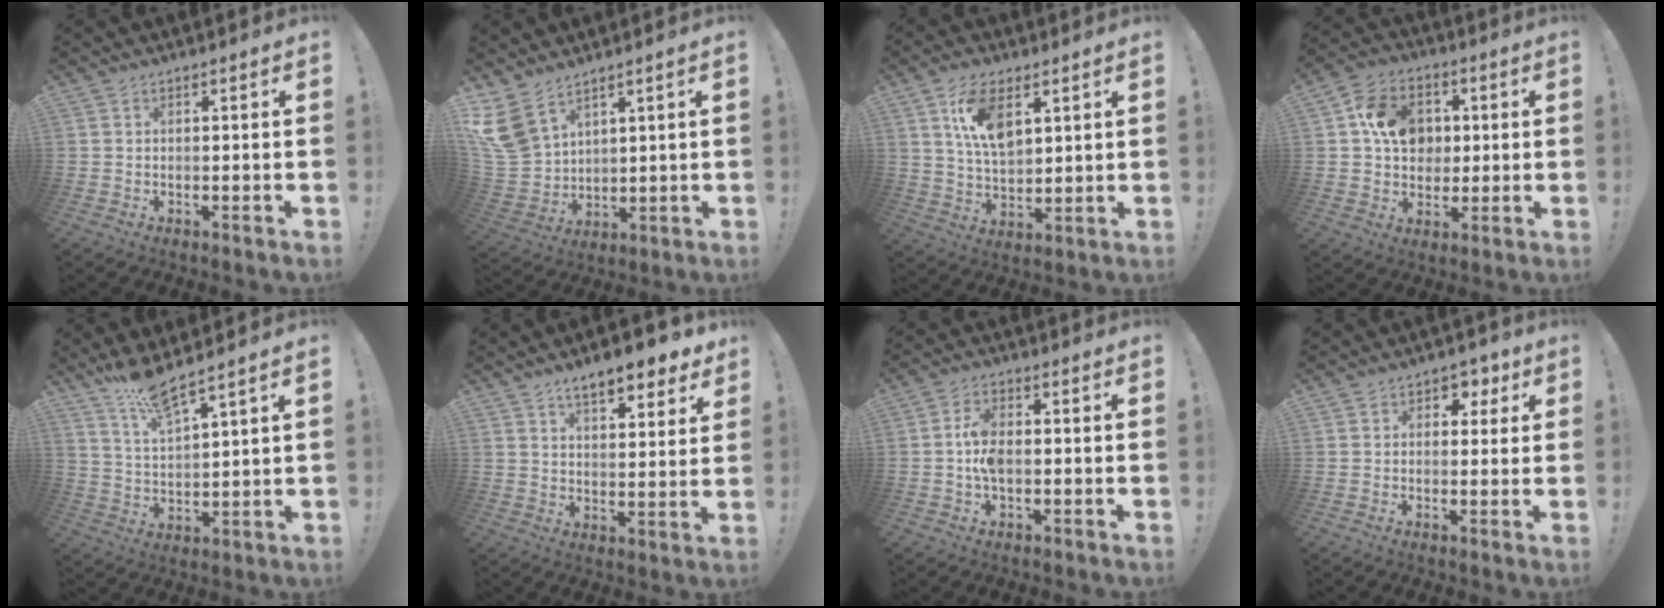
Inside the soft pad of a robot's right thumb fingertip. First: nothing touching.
{"total": 12.5, "force": [8.4, 7.1, 5.9], "torque": [-0.129, -0.056, 0.166]}
{"total": 12.2, "force": [5.9, 6.5, 8.5], "torque": [-0.144, -0.014, 0.110]}
{"total": 13.8, "force": [3.0, 11.3, 7.2], "torque": [-0.108, 0.007, 0.066]}
{"total": 9.7, "force": [8.1, 0.8, 5.3], "torque": [-0.108, -0.042, 0.142]}
{"total": 9.7, "force": [7.0, 2.9, 5.9], "torque": [-0.083, -0.047, 0.118]}
{"total": 6.9, "force": [-0.9, 3.5, 5.9], "torque": [-0.115, 0.005, -0.017]}
{"total": 4.3, "force": [1.4, 3.8, 1.6], "torque": [-0.005, -0.008, 0.020]}